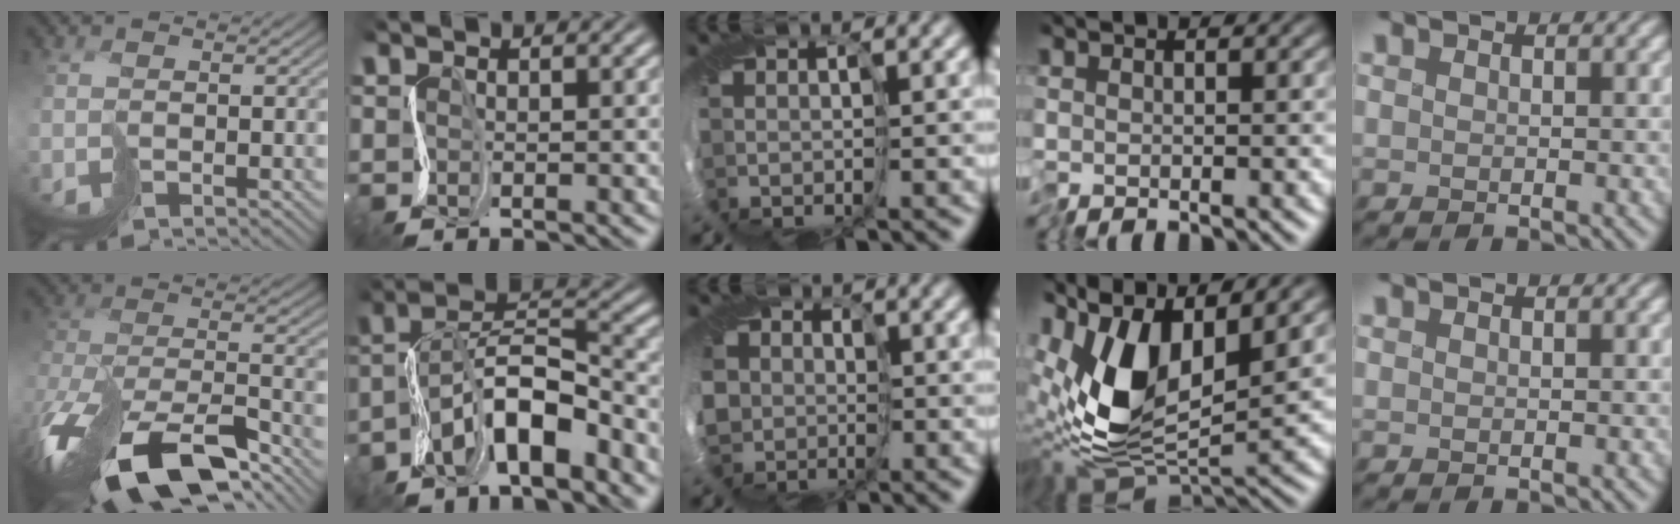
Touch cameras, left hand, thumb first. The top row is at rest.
{"thumb": {"total": 16.5, "force": [-11.0, 7.2, 10.0], "torque": [-0.247, -0.055, -0.163]}, "index": {"total": 6.2, "force": [-4.4, 1.6, 4.0], "torque": [-0.086, 0.025, -0.085]}, "middle": {"total": 4.2, "force": [-1.2, 3.8, 1.4], "torque": [-0.017, -0.010, -0.047]}, "ring": {"total": 10.9, "force": [1.0, 5.2, 9.6], "torque": [-0.203, -0.007, 0.012]}}